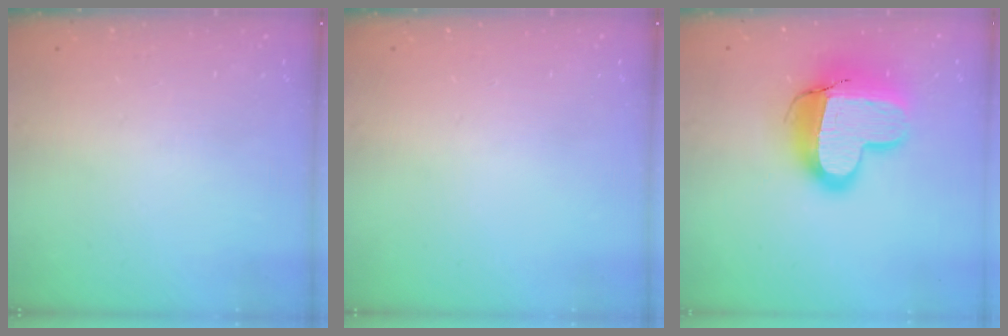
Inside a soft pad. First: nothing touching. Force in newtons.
{"total": 0.0}
{"total": 16.9, "press": 16.8, "slide": 1.4}